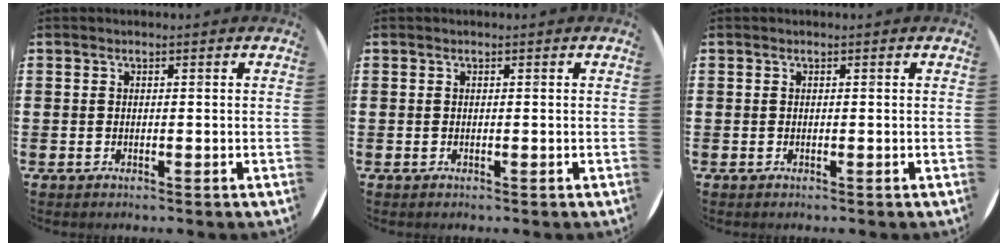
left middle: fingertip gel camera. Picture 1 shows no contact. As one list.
[{"total": 0.0}, {"total": 0.0}]